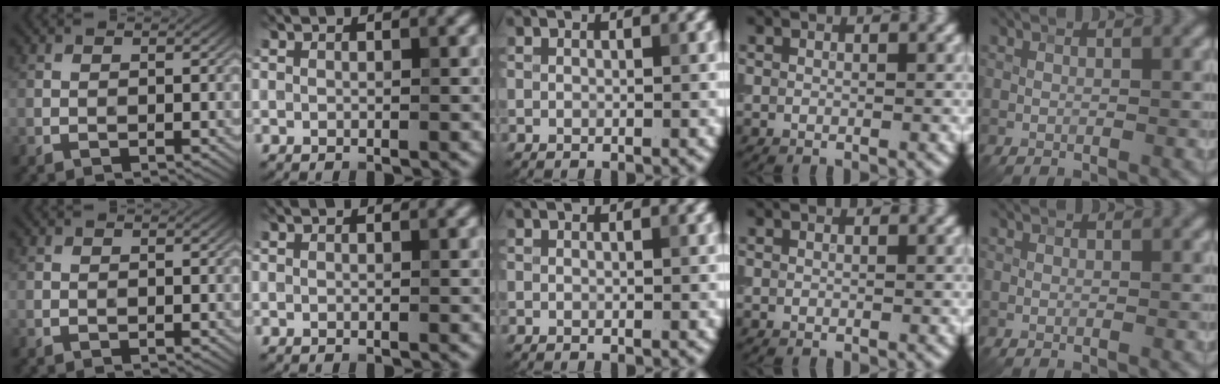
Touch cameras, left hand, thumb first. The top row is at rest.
{}